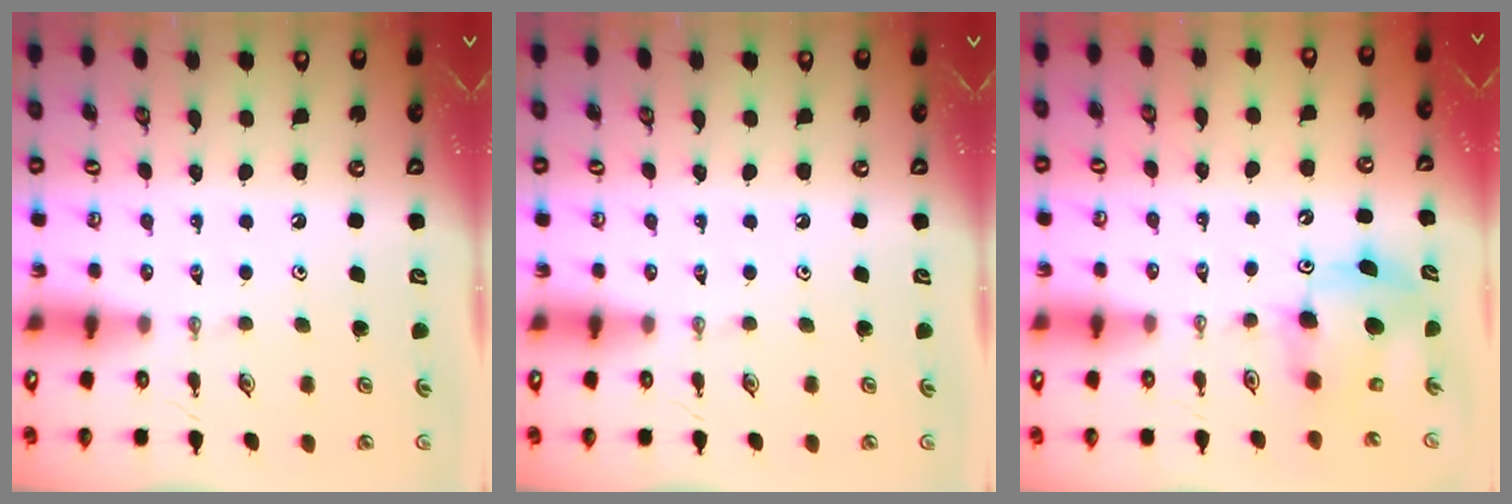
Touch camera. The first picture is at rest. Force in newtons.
{"total": 0.0}
{"total": 7.9, "press": 7.8, "slide": 0.3}